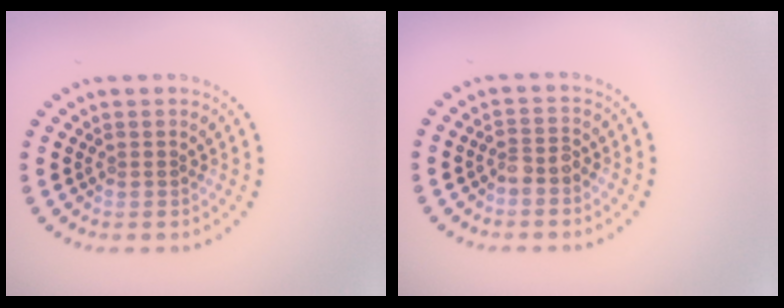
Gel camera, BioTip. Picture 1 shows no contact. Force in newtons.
{"total": 1.6, "press": 1.4, "slide": 0.7}